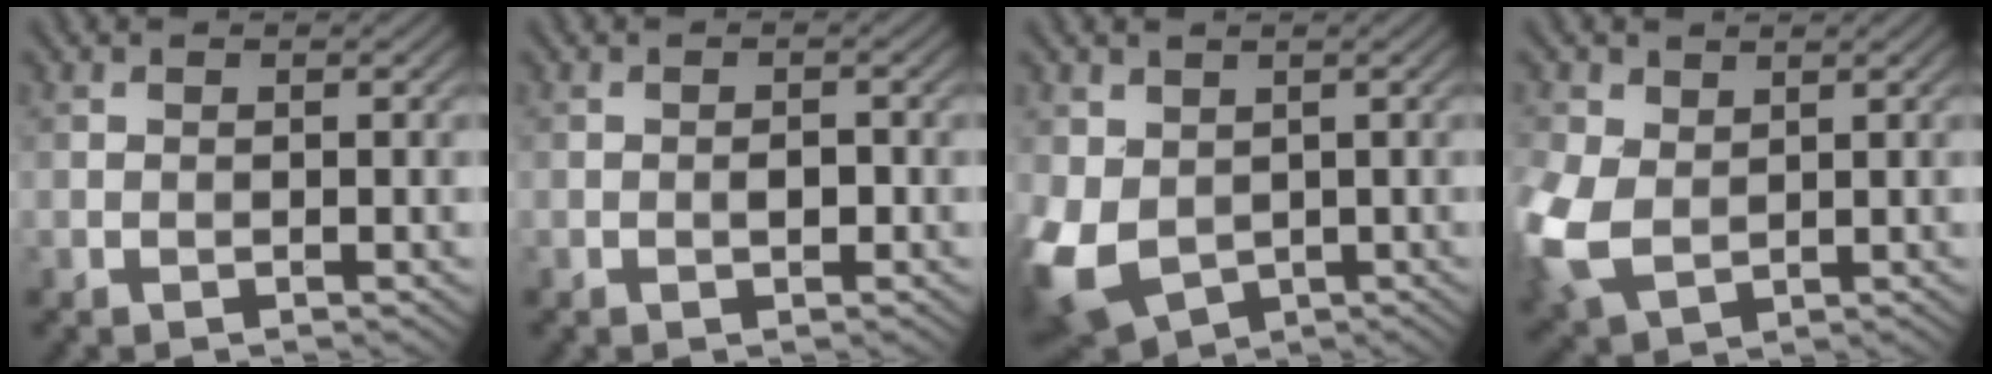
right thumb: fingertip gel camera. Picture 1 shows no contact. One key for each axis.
{"total": 1.3, "fx": -0.3, "fy": 0.7, "fz": 1.1, "tx": -0.015, "ty": 0.004, "tz": -0.007}
{"total": 8.4, "fx": -0.1, "fy": 6.4, "fz": 5.5, "tx": -0.171, "ty": -0.021, "tz": 0.001}
{"total": 7.7, "fx": 1.0, "fy": 5.6, "fz": 5.1, "tx": -0.171, "ty": -0.005, "tz": 0.019}